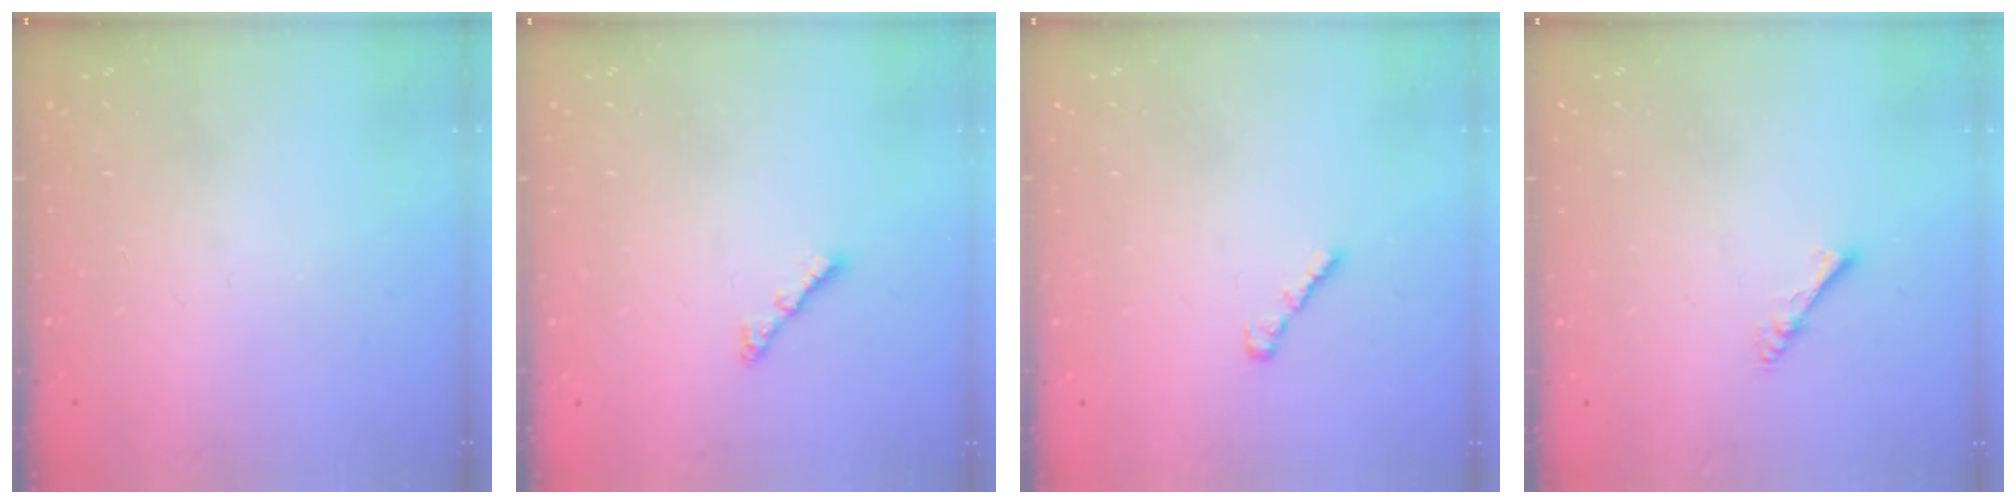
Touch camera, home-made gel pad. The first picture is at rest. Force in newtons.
{"total": 2.7, "press": 2.7, "slide": 0.6}
{"total": 1.3, "press": 1.3, "slide": 0.4}
{"total": 2.9, "press": 2.8, "slide": 0.5}